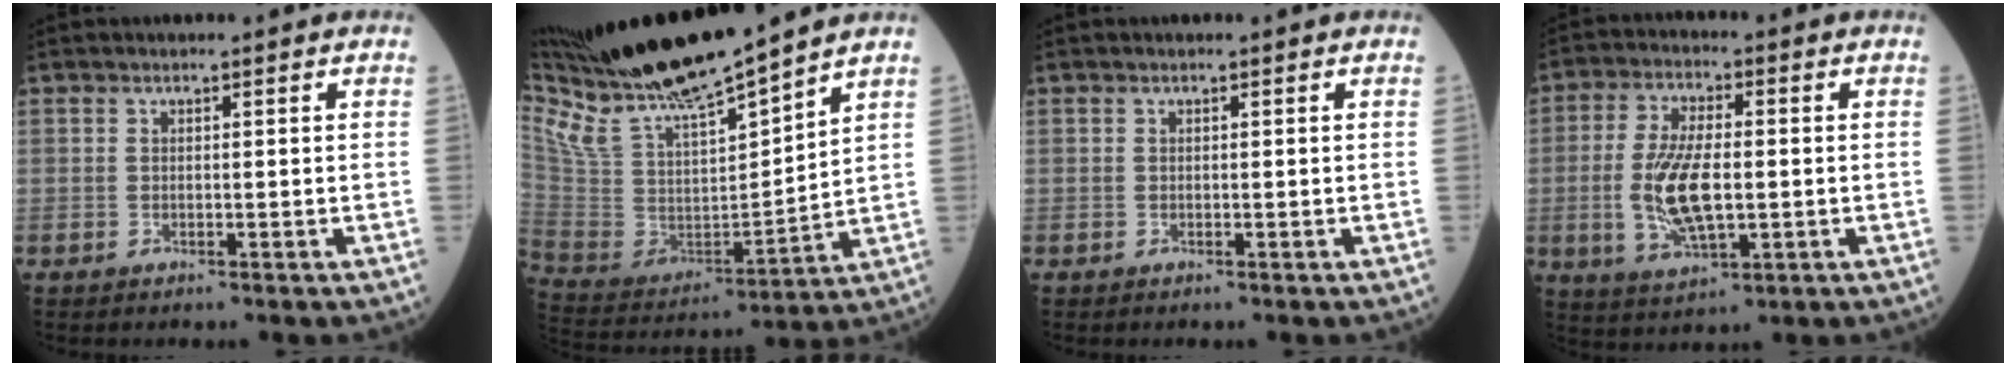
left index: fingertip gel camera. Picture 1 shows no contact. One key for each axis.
{"total": 17.6, "fx": 15.7, "fy": 1.0, "fz": 7.9, "tx": -0.154, "ty": -0.011, "tz": 0.308}
{"total": 0.0}
{"total": 10.2, "fx": -1.1, "fy": 3.4, "fz": 9.5, "tx": -0.201, "ty": -0.003, "tz": -0.009}